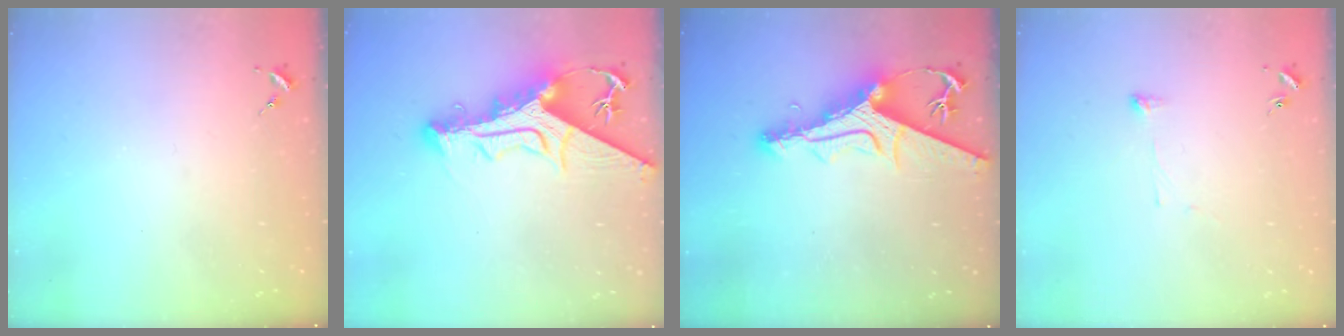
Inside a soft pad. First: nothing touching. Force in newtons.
{"total": 15.2, "press": 15.1, "slide": 1.6}
{"total": 11.8, "press": 11.8, "slide": 1.4}
{"total": 4.5, "press": 4.4, "slide": 0.4}